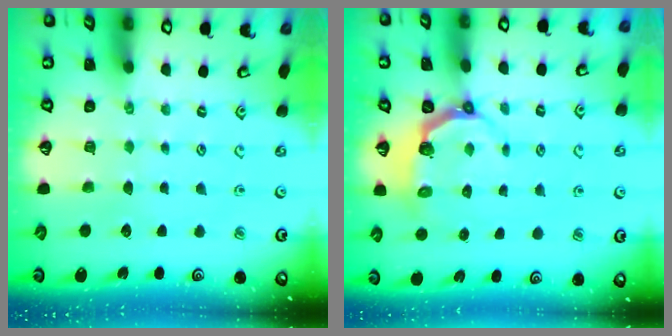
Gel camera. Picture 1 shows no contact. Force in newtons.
{"total": 4.1, "press": 3.0, "slide": 2.9}